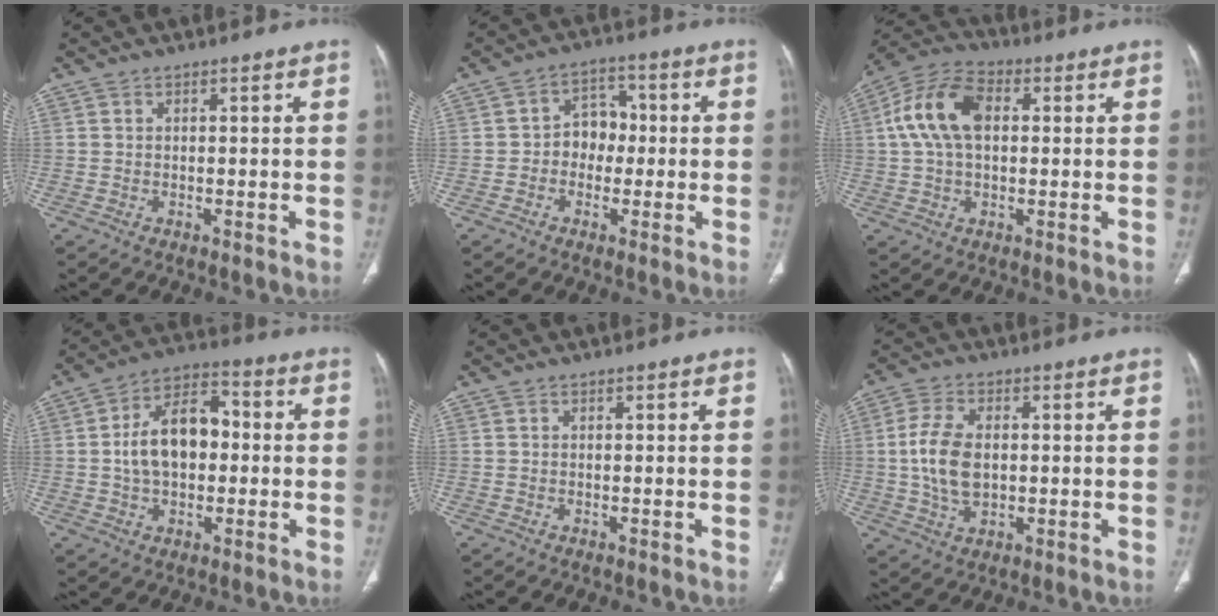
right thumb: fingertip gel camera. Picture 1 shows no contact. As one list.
[{"total": 6.4, "force": [-0.6, 5.2, 3.6], "torque": [-0.016, 0.026, -0.021]}, {"total": 12.5, "force": [2.1, 7.8, 9.6], "torque": [-0.189, 0.027, 0.031]}, {"total": 13.0, "force": [0.1, 8.3, 10.1], "torque": [-0.156, 0.031, -0.004]}, {"total": 0.0}, {"total": 9.5, "force": [0.4, 5.7, 7.6], "torque": [-0.155, 0.002, 0.011]}]